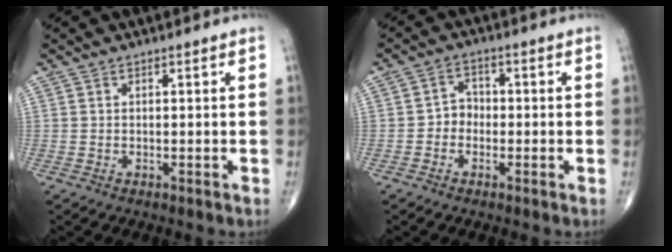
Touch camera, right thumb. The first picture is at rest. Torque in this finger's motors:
{"motor_torque": [0.01, 0.01, 0.17, 0.21, 0.03]}